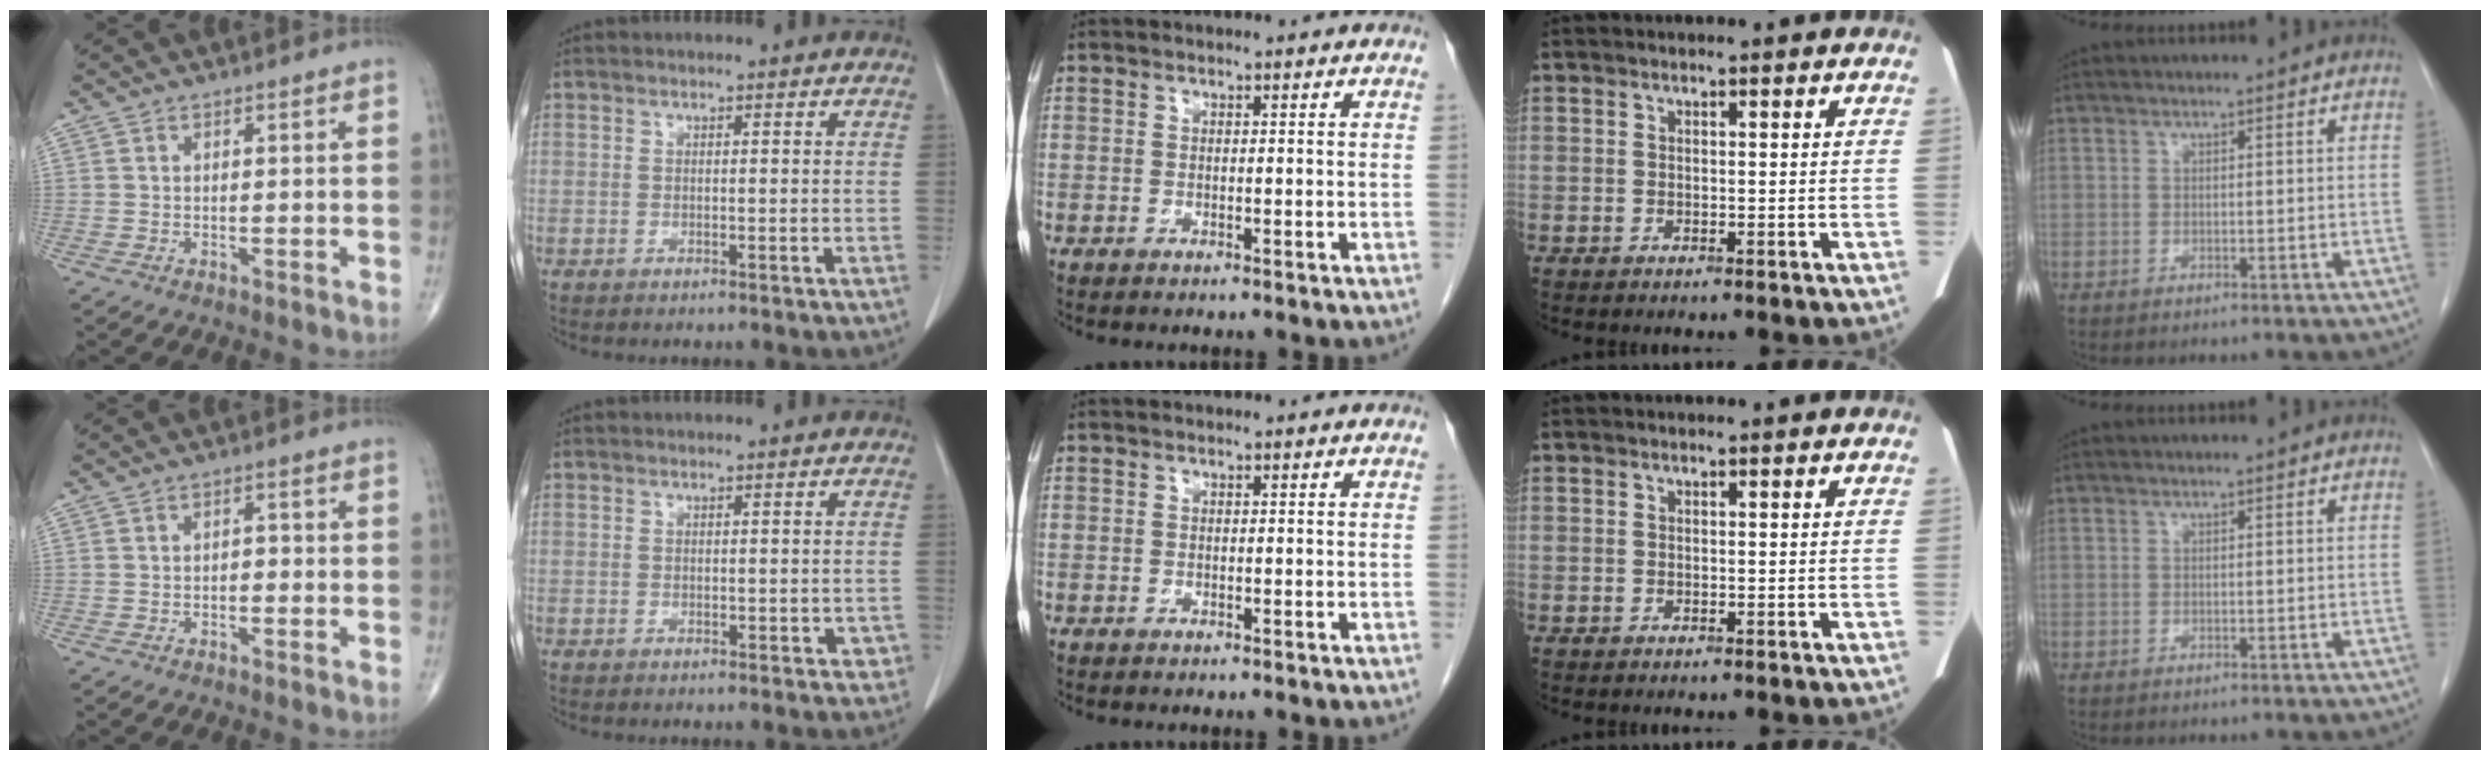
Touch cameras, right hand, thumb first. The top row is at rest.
{"thumb": {"total": 1.5, "force": [-0.3, 1.0, 1.1], "torque": [-0.009, 0.004, -0.008]}, "index": {"total": 2.3, "force": [-0.3, 1.4, 1.8], "torque": [-0.010, 0.005, 0.001]}}